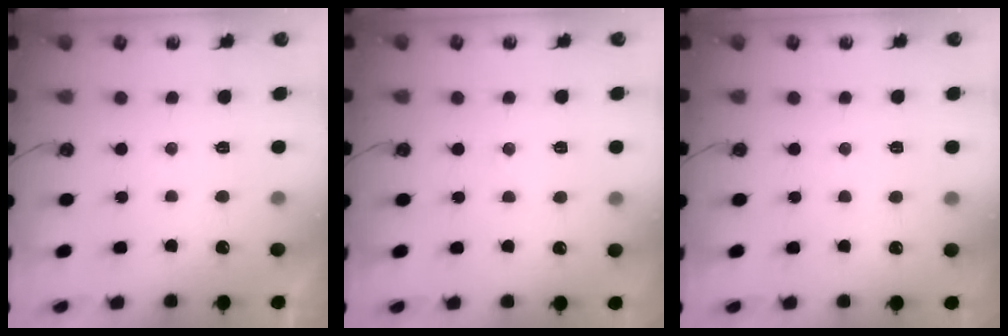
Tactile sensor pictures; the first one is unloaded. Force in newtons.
{"total": 4.4, "press": 4.4, "slide": 0.7}
{"total": 2.1, "press": 2.0, "slide": 0.4}